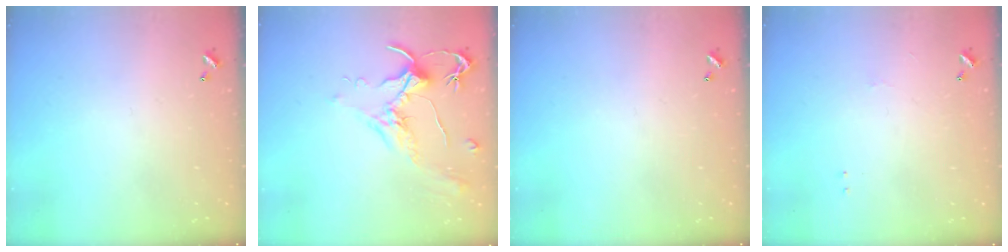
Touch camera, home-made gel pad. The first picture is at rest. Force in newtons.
{"total": 1.9, "press": 1.9, "slide": 0.6}
{"total": 0.0}
{"total": 1.0, "press": 0.9, "slide": 0.5}